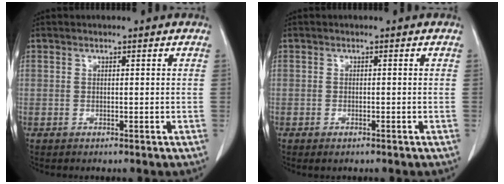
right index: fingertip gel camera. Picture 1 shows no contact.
{"total": 0.9, "force": [-0.6, 0.2, 0.6], "torque": [-0.012, -0.002, -0.007]}